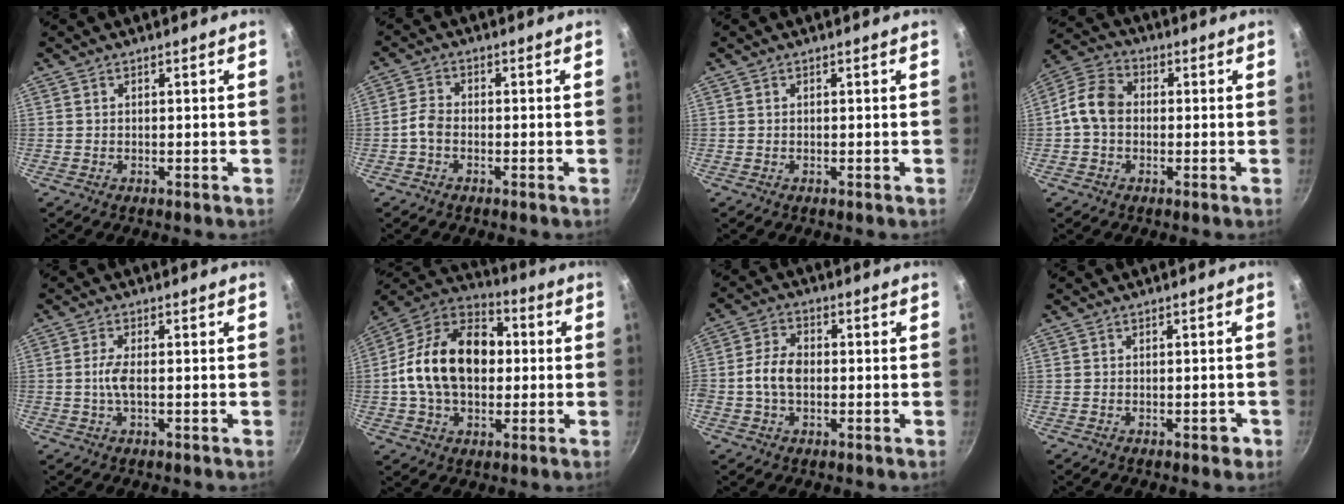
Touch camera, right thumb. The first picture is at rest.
{"total": 3.0, "force": [-1.4, 1.9, 1.9], "torque": [-0.045, 0.017, -0.036]}
{"total": 0.0}
{"total": 8.1, "force": [-0.4, 6.3, 5.2], "torque": [-0.079, 0.025, -0.027]}
{"total": 3.2, "force": [-0.4, 0.9, 3.1], "torque": [-0.072, 0.003, -0.011]}
{"total": 20.1, "force": [0.6, 13.8, 14.6], "torque": [-0.222, 0.035, -0.008]}
{"total": 6.6, "force": [-0.7, 4.3, 4.9], "torque": [-0.089, 0.023, -0.024]}
{"total": 2.0, "force": [-0.9, 1.0, 1.4], "torque": [-0.009, 0.011, -0.007]}